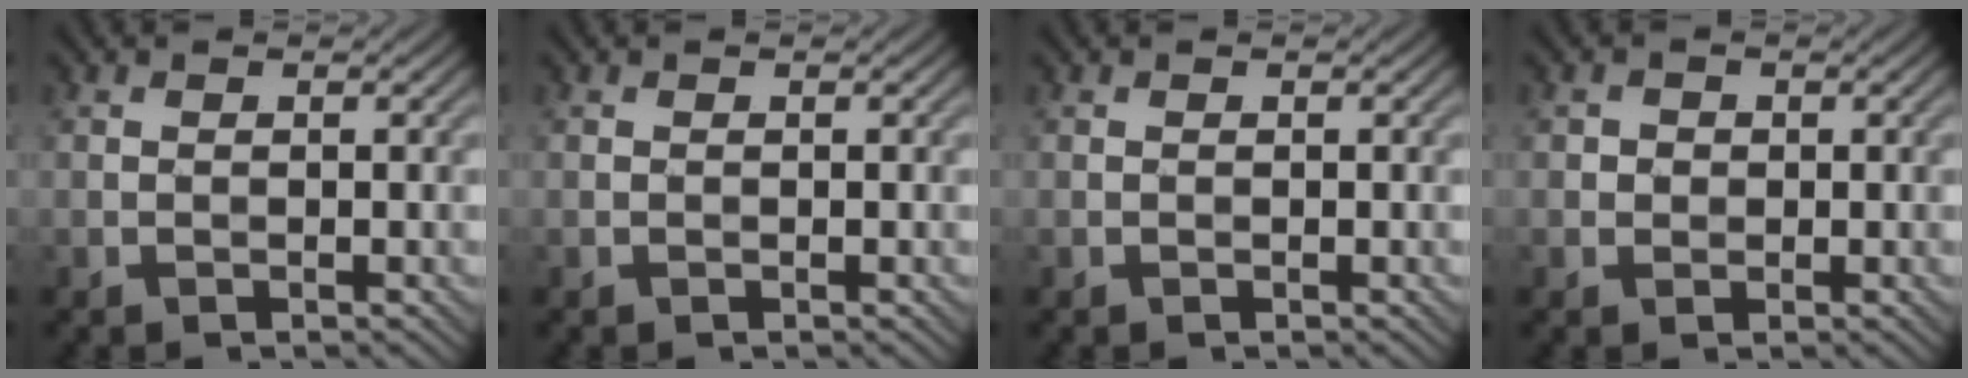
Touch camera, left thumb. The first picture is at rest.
{"total": 0.0}
{"total": 0.0}
{"total": 1.2, "force": [0.1, 1.2, 0.3], "torque": [0.000, -0.001, 0.000]}